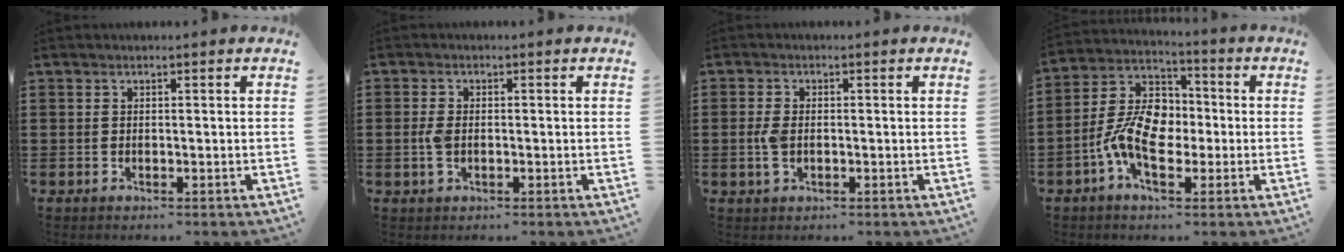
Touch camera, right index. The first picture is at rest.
{"total": 2.6, "force": [-0.3, 1.5, 2.2], "torque": [-0.058, -0.001, -0.010]}
{"total": 2.9, "force": [-0.3, 1.7, 2.4], "torque": [-0.062, -0.001, -0.010]}
{"total": 9.4, "force": [-2.1, 5.9, 7.0], "torque": [-0.169, 0.008, -0.046]}